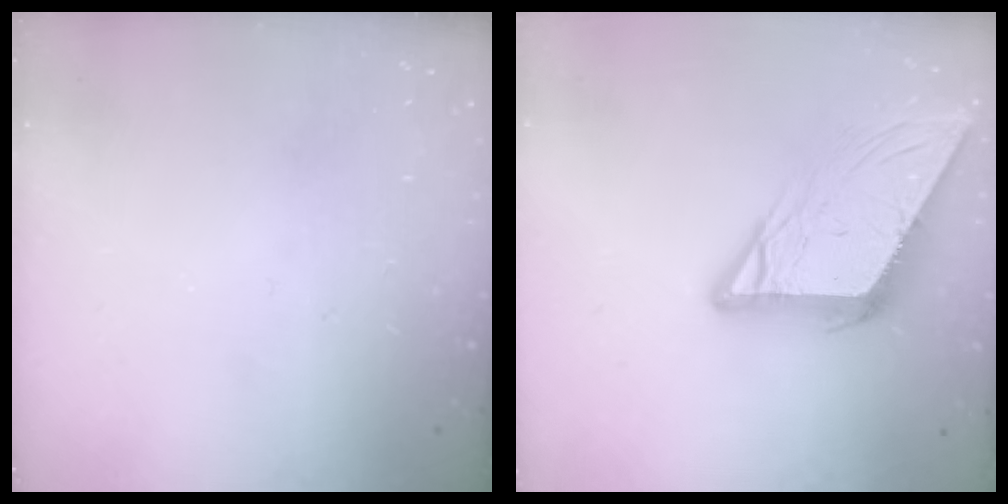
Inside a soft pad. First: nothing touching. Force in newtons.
{"total": 10.6, "press": 10.5, "slide": 1.1}